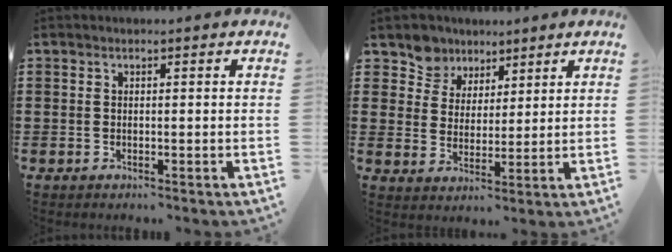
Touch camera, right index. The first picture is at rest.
{"total": 5.5, "force": [4.0, 3.7, -0.7], "torque": [-0.023, -0.012, 0.075]}